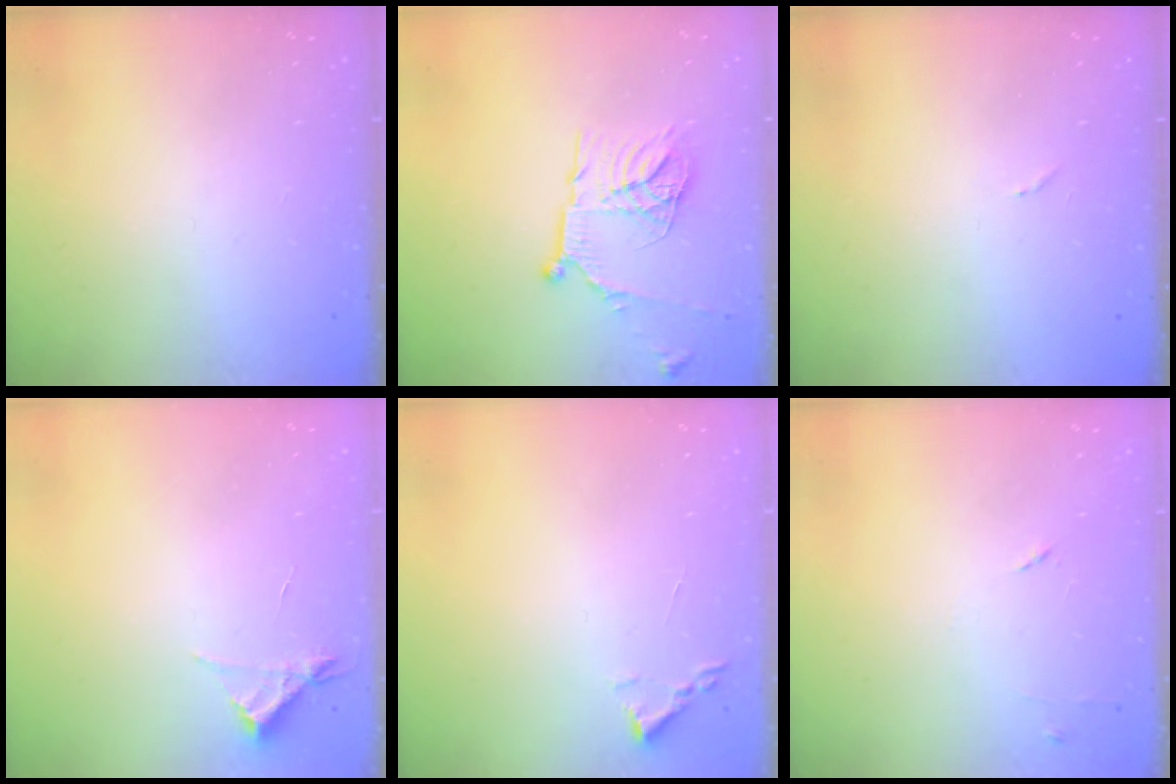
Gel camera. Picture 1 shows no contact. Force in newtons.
{"total": 15.2, "press": 15.2, "slide": 0.8}
{"total": 5.0, "press": 5.0, "slide": 0.3}
{"total": 3.0, "press": 3.0, "slide": 0.3}
{"total": 1.8, "press": 1.7, "slide": 0.2}
{"total": 5.3, "press": 5.2, "slide": 0.8}